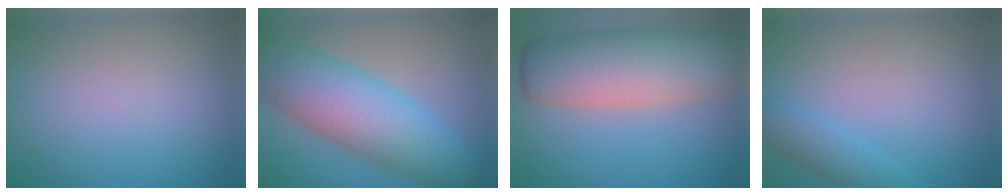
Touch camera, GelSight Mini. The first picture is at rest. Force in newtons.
{"total": 10.4, "press": 10.4, "slide": 0.2}
{"total": 10.6, "press": 10.5, "slide": 0.5}
{"total": 2.6, "press": 2.6, "slide": 0.2}